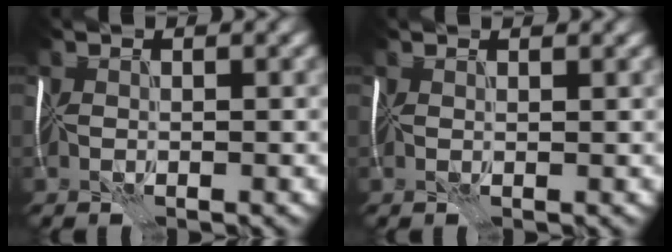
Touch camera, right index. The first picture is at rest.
{"total": 1.3, "force": [1.1, 0.4, 0.6], "torque": [-0.012, 0.002, 0.011]}